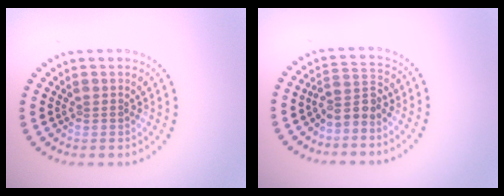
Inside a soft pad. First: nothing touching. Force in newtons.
{"total": 2.5, "press": 2.0, "slide": 1.6}